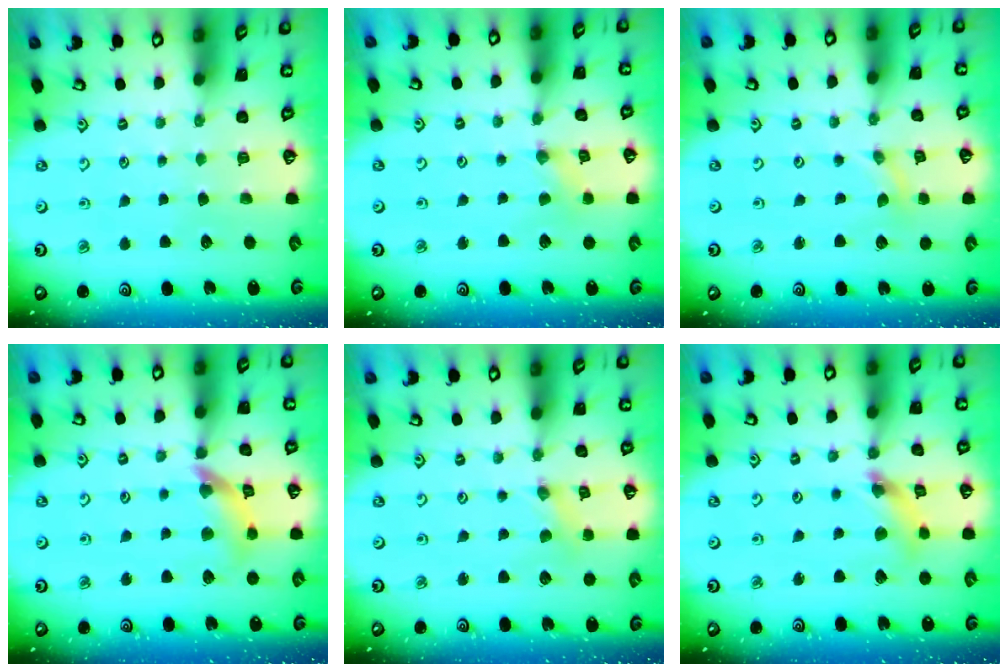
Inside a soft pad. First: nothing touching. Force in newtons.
{"total": 0.9, "press": 0.9, "slide": 0.3}
{"total": 0.0}
{"total": 11.7, "press": 11.6, "slide": 1.6}
{"total": 1.0, "press": 0.9, "slide": 0.3}
{"total": 7.1, "press": 7.1, "slide": 0.7}